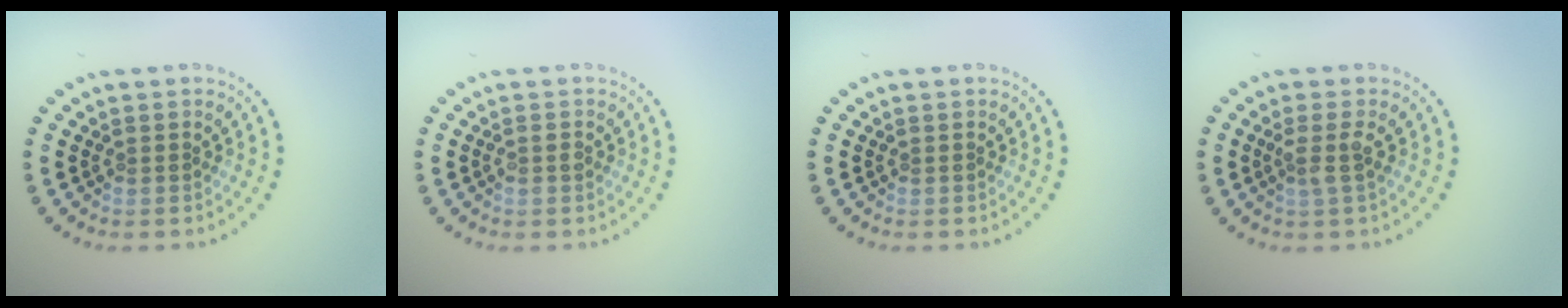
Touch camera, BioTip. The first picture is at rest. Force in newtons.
{"total": 0.9, "press": 0.8, "slide": 0.3}
{"total": 0.0}
{"total": 1.8, "press": 1.3, "slide": 1.2}